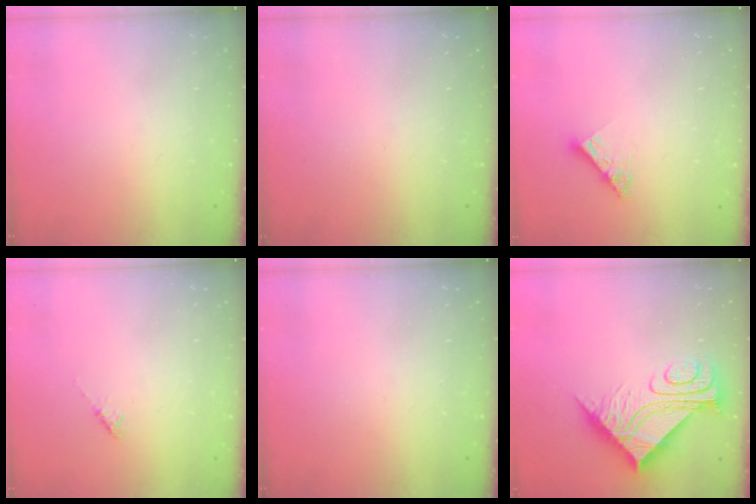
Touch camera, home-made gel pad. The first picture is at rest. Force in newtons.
{"total": 0.0}
{"total": 5.2, "press": 5.2, "slide": 0.1}
{"total": 2.0, "press": 1.9, "slide": 0.4}
{"total": 0.0}
{"total": 10.4, "press": 10.4, "slide": 1.1}